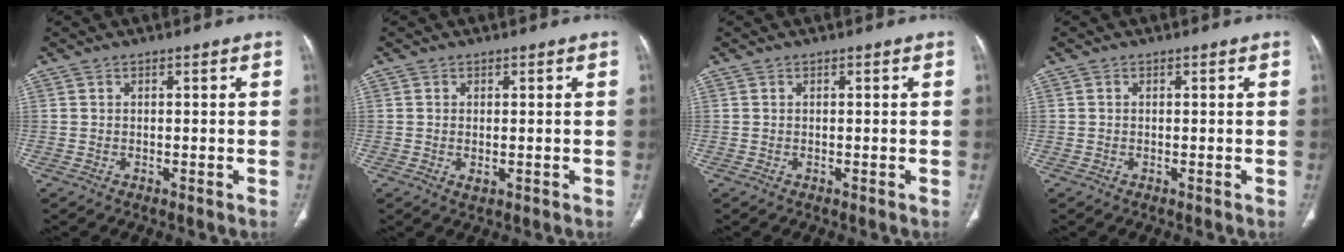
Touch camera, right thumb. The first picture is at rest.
{"total": 1.1, "force": [-0.2, 0.6, 0.9], "torque": [-0.020, -0.006, 0.001]}
{"total": 0.0}
{"total": 0.0}